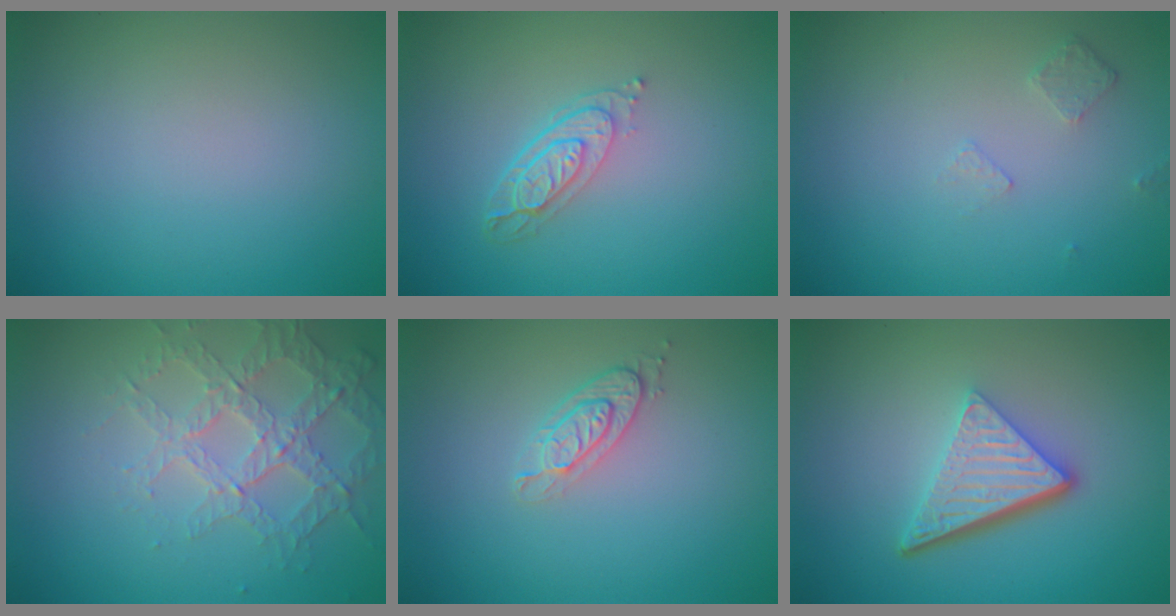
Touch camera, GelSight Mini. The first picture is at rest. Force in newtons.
{"total": 3.2, "press": 2.4, "slide": 2.2}
{"total": 0.8, "press": 0.6, "slide": 0.5}
{"total": 3.1, "press": 2.8, "slide": 1.3}
{"total": 2.1, "press": 1.8, "slide": 1.1}
{"total": 5.6, "press": 3.7, "slide": 4.2}